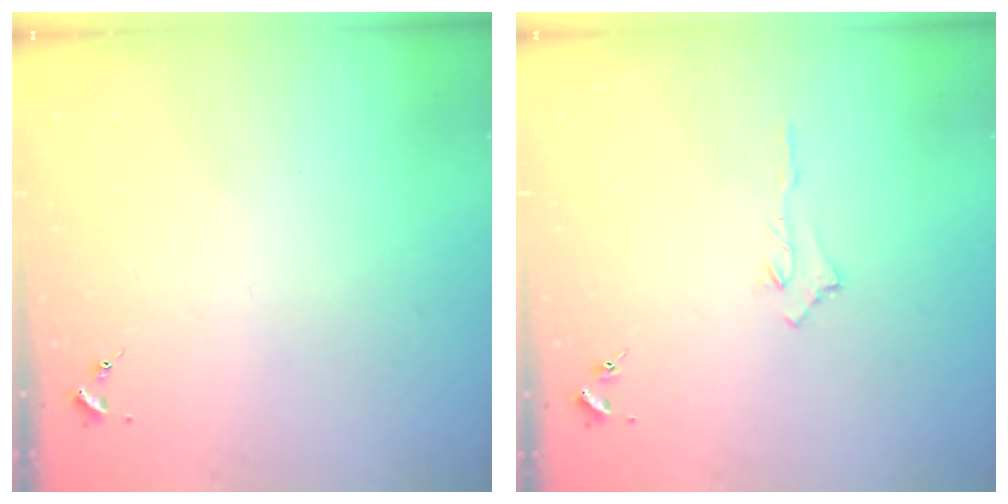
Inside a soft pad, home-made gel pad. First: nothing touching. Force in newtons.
{"total": 2.9, "press": 2.9, "slide": 0.4}